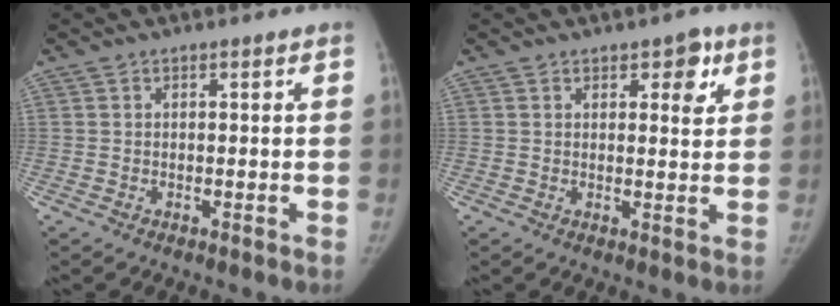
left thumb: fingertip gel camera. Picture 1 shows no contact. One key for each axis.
{"total": 4.4, "fx": 2.2, "fy": 2.4, "fz": 3.0, "tx": -0.012, "ty": -0.010, "tz": 0.025}